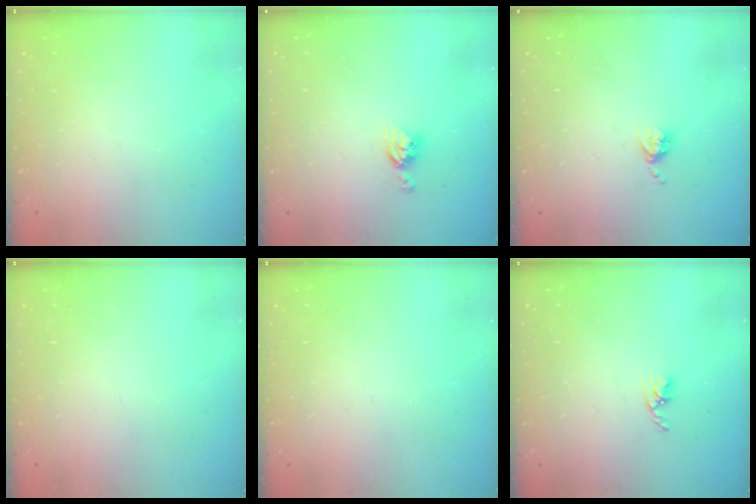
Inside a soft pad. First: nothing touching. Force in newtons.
{"total": 5.7, "press": 5.7, "slide": 0.3}
{"total": 3.9, "press": 3.8, "slide": 0.6}
{"total": 0.0}
{"total": 0.0}
{"total": 2.5, "press": 2.5, "slide": 0.4}